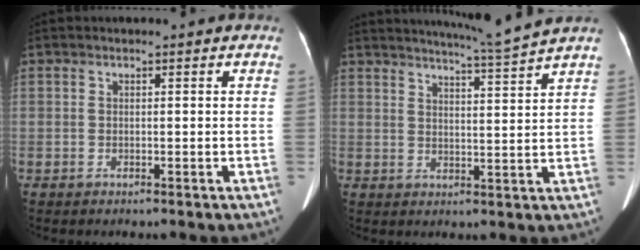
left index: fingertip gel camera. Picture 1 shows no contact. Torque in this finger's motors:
{"motor_torque": [0.49, -0.89, 0.12, 0.05]}